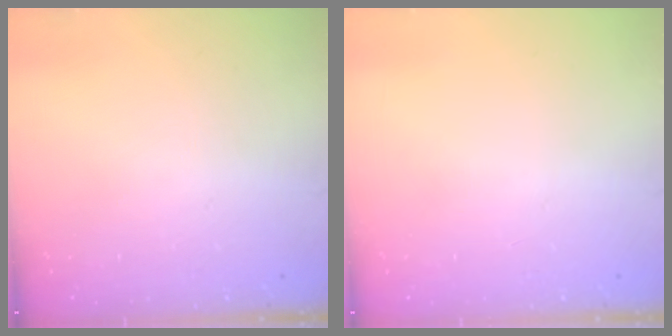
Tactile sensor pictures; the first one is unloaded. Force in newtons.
{"total": 0.0}